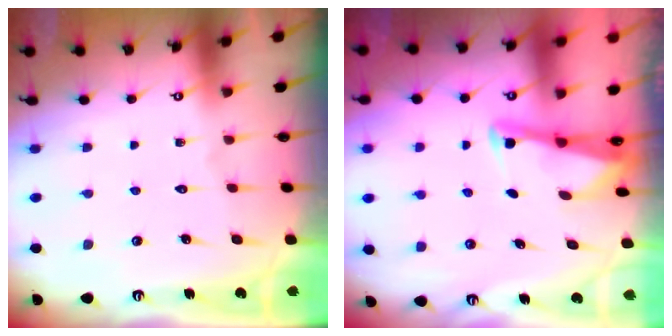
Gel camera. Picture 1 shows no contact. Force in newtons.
{"total": 2.5, "press": 2.5, "slide": 0.1}